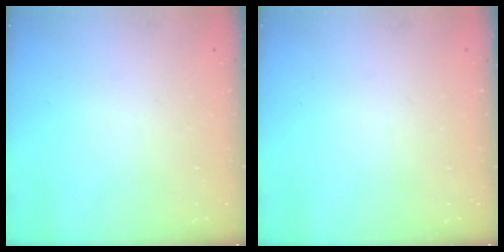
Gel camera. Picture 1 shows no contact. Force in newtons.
{"total": 0.0}